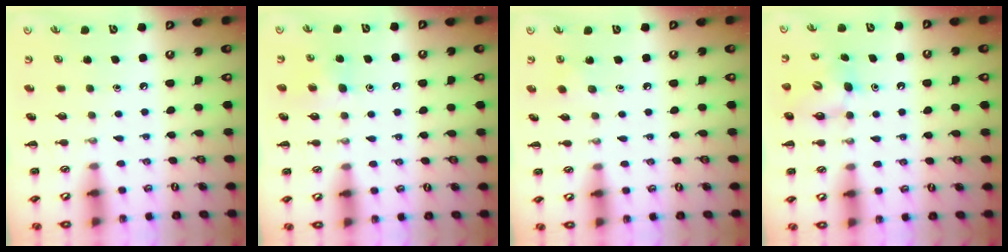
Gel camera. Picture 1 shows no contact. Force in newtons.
{"total": 5.8, "press": 5.6, "slide": 1.5}
{"total": 3.6, "press": 3.5, "slide": 1.1}
{"total": 4.6, "press": 4.5, "slide": 0.9}